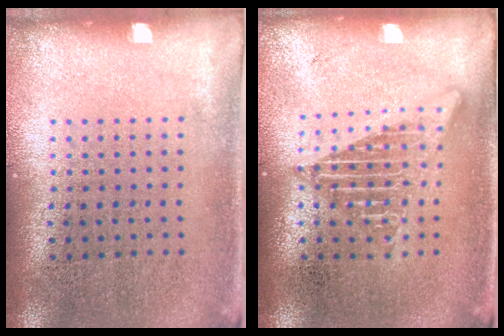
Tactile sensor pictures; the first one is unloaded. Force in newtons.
{"total": 1.7, "press": 1.7, "slide": 0.2}